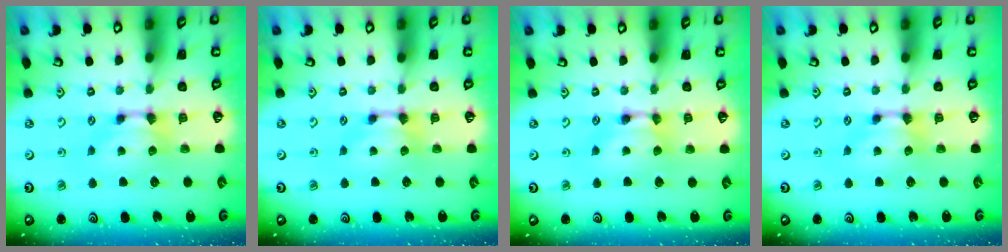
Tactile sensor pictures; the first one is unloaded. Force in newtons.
{"total": 0.0}
{"total": 1.5, "press": 1.5, "slide": 0.2}
{"total": 0.0}